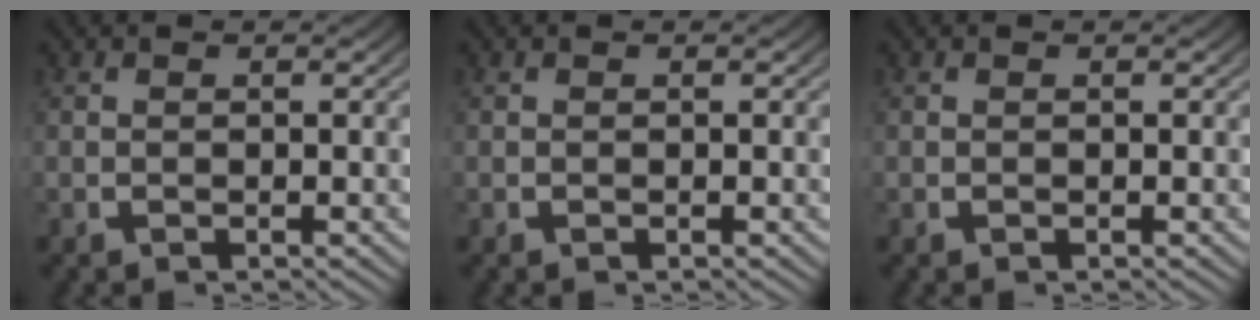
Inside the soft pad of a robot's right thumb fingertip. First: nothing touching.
{"total": 0.0}
{"total": 0.0}